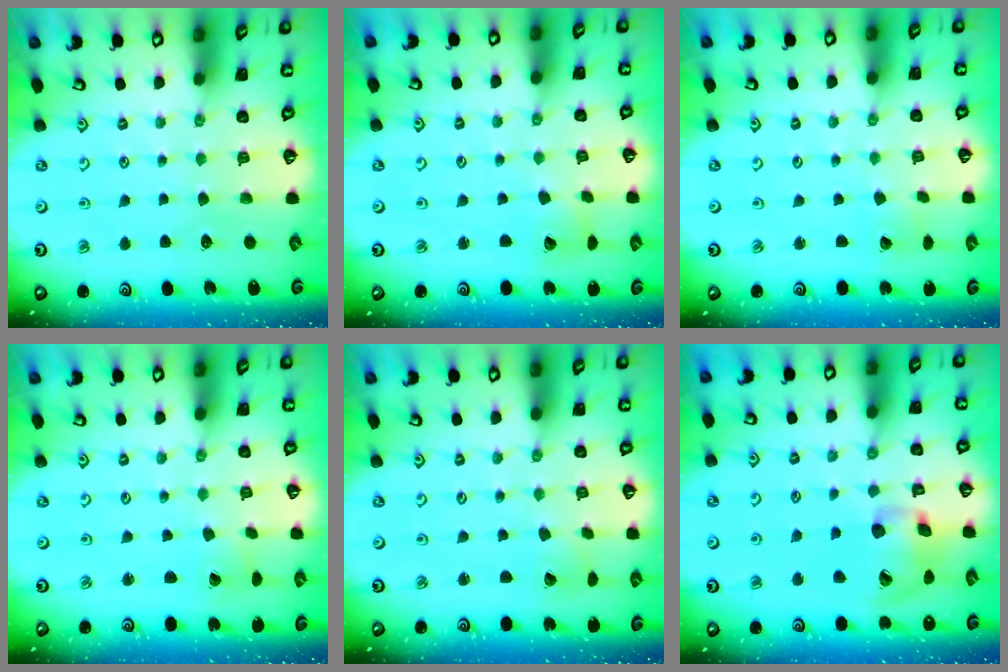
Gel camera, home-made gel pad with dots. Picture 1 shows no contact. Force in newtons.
{"total": 4.8, "press": 4.8, "slide": 0.5}
{"total": 2.1, "press": 2.1, "slide": 0.3}
{"total": 1.8, "press": 1.8, "slide": 0.2}
{"total": 1.9, "press": 1.9, "slide": 0.2}
{"total": 16.5, "press": 16.3, "slide": 2.5}